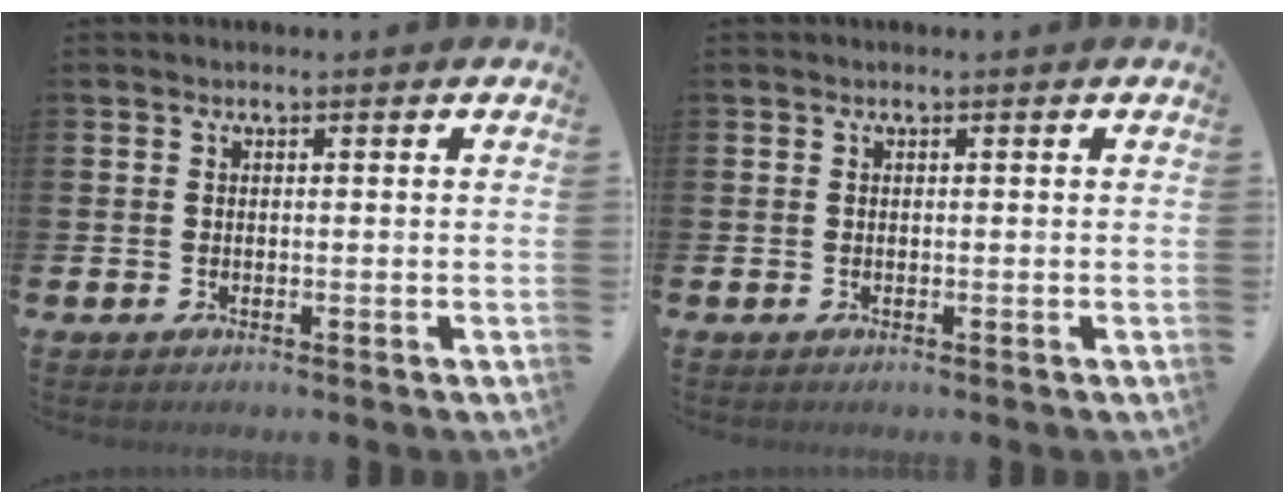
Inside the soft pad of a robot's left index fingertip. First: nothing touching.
{"total": 0.0}